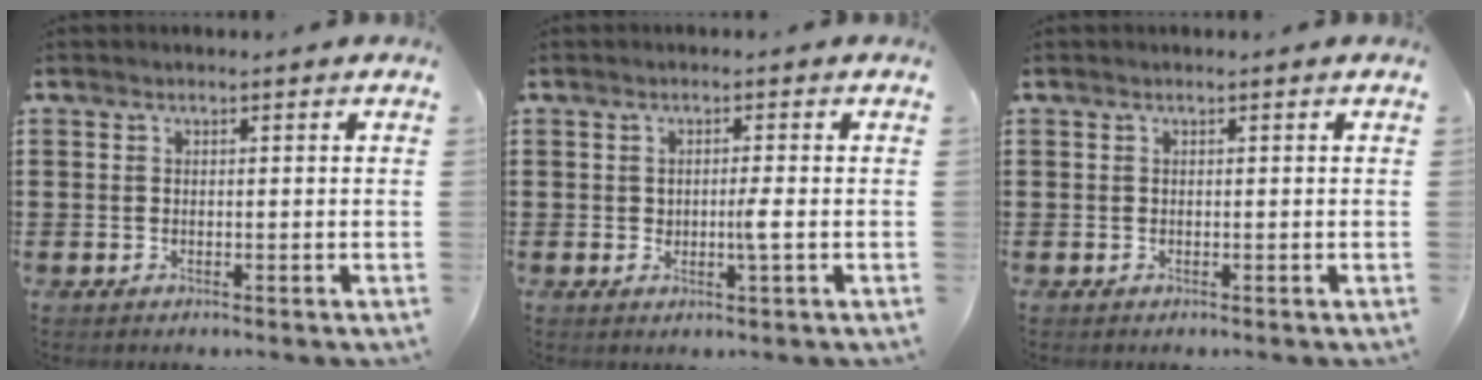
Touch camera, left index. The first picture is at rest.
{"total": 2.2, "force": [-0.2, 0.0, 2.2], "torque": [-0.040, -0.005, -0.005]}
{"total": 0.0}